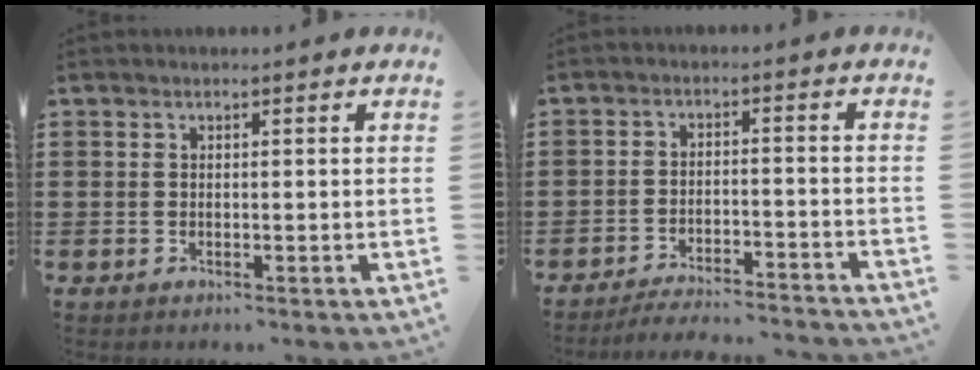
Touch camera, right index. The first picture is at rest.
{"total": 4.2, "force": [-4.1, -0.2, 0.8], "torque": [-0.016, -0.003, -0.082]}